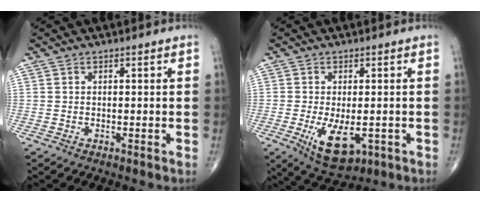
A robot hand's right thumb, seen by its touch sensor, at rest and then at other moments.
{"total": 8.6, "force": [-2.5, 4.1, 7.1], "torque": [-0.113, -0.016, -0.028]}